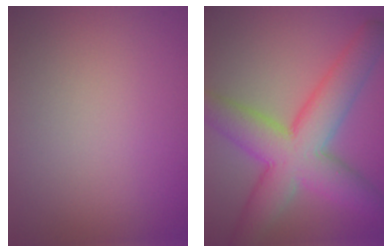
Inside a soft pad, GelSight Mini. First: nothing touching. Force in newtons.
{"total": 9.5, "press": 9.5, "slide": 0.2}